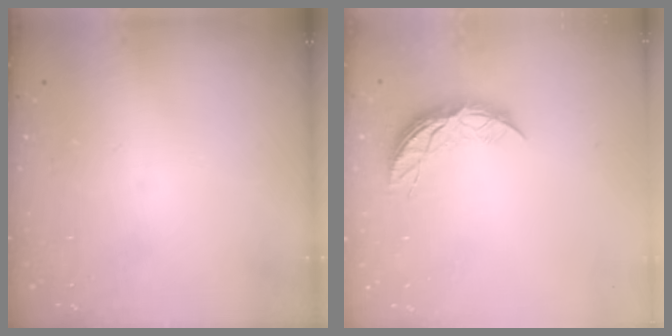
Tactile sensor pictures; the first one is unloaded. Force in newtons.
{"total": 8.8, "press": 8.8, "slide": 0.5}